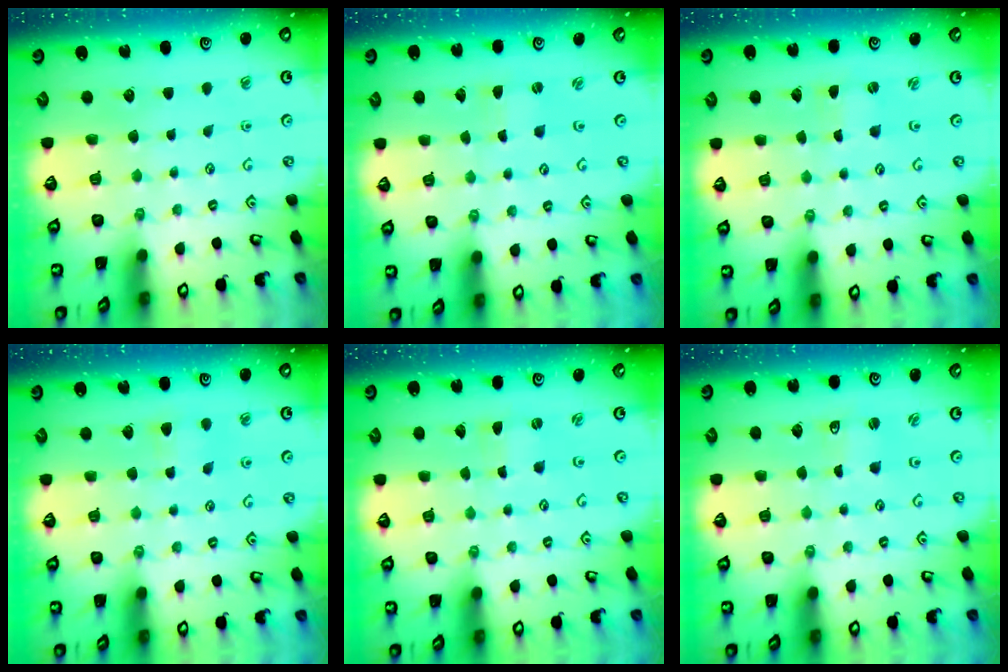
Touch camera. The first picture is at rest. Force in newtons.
{"total": 0.0}
{"total": 0.0}
{"total": 3.7, "press": 3.6, "slide": 0.4}
{"total": 0.0}
{"total": 1.4, "press": 1.4, "slide": 0.1}